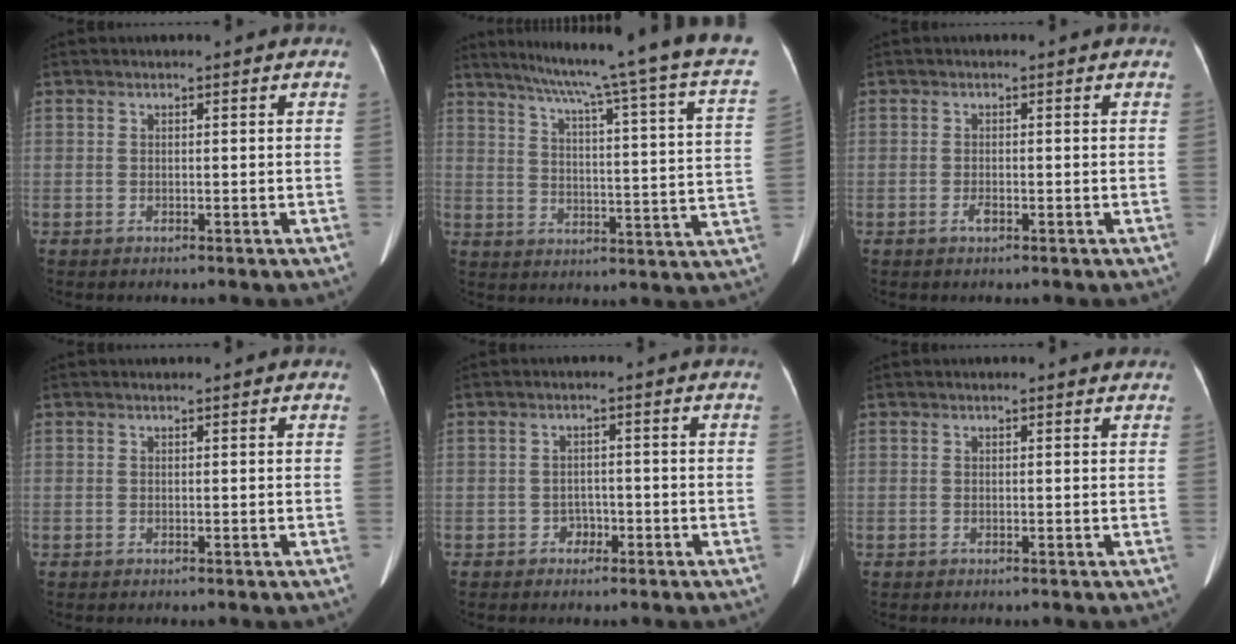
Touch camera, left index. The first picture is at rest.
{"total": 25.4, "force": [20.3, -0.9, 15.3], "torque": [-0.231, -0.047, 0.248]}
{"total": 1.0, "force": [-0.5, 0.3, 0.8], "torque": [-0.015, 0.000, -0.008]}
{"total": 0.7, "force": [0.7, 0.0, 0.1], "torque": [-0.006, 0.007, 0.012]}
{"total": 1.7, "force": [-1.0, 1.3, 0.5], "torque": [-0.004, 0.006, -0.015]}
{"total": 1.0, "force": [1.0, 0.1, 0.0], "torque": [-0.010, -0.005, 0.005]}